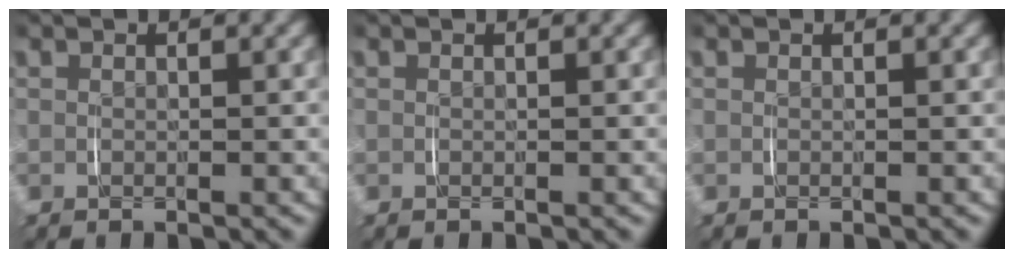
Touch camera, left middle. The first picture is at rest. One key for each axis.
{"total": 0.0}
{"total": 0.0}